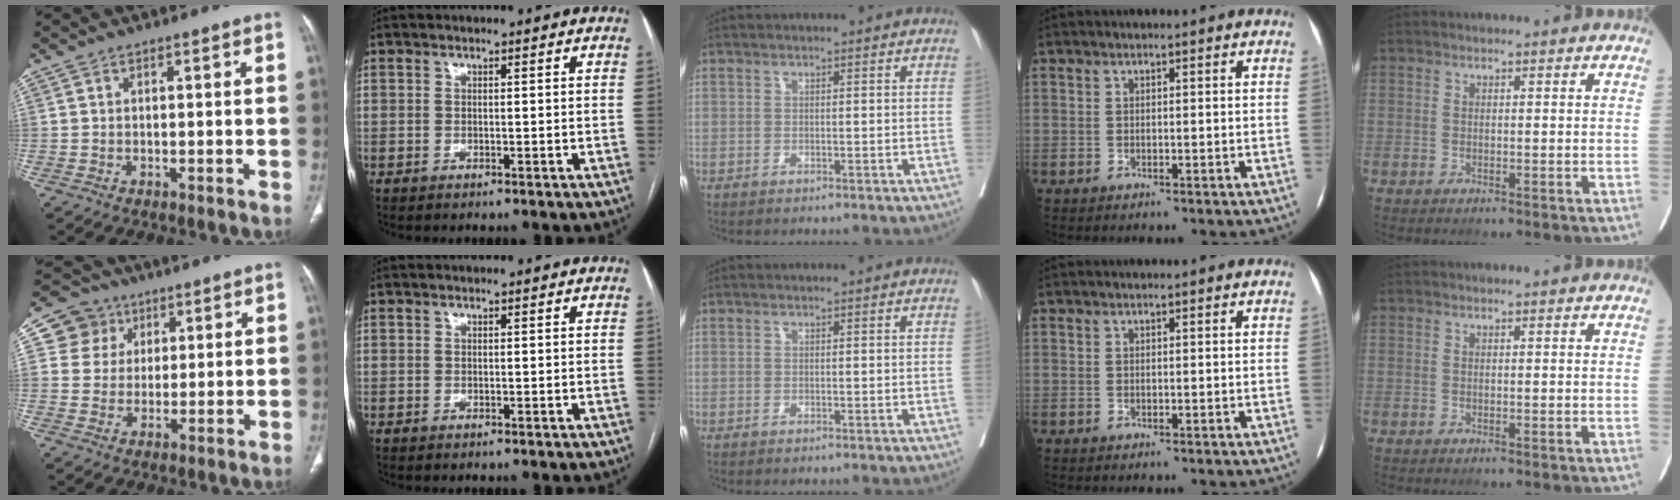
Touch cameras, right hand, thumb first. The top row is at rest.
{"thumb": {"total": 7.5, "force": [2.9, 6.9, 0.9], "torque": [0.019, -0.006, 0.049]}}